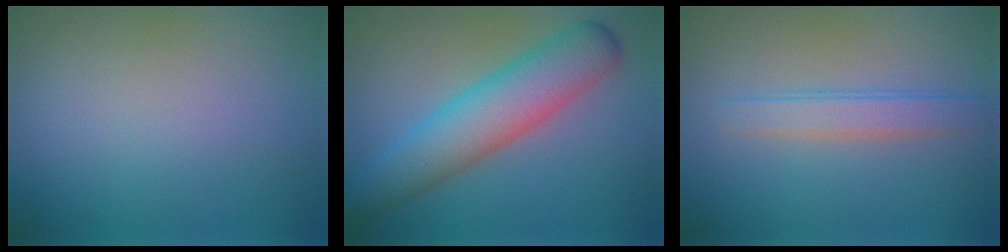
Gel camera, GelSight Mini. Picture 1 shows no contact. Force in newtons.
{"total": 7.0, "press": 7.0, "slide": 0.2}
{"total": 2.4, "press": 2.4, "slide": 0.2}